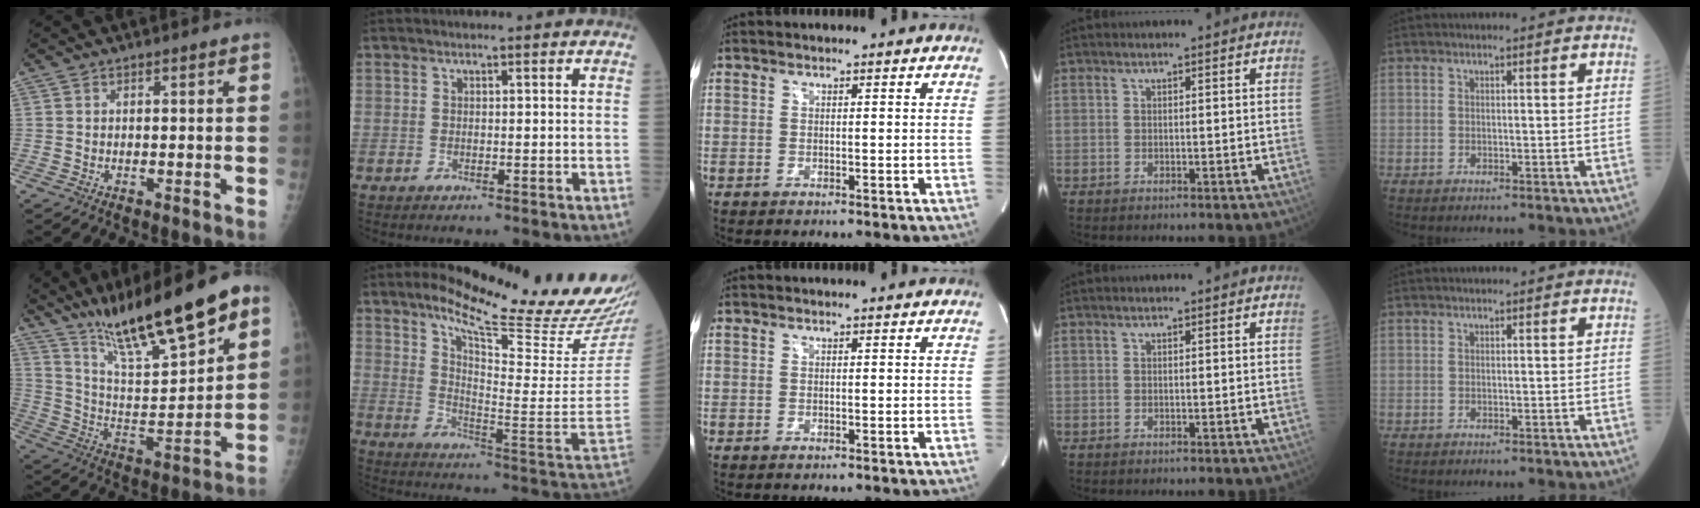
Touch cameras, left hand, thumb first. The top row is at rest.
{"thumb": {"total": 23.8, "force": [15.8, 5.2, 17.0], "torque": [-0.259, -0.056, 0.274]}, "index": {"total": 23.6, "force": [19.3, 1.1, 13.5], "torque": [-0.204, -0.063, 0.270]}}